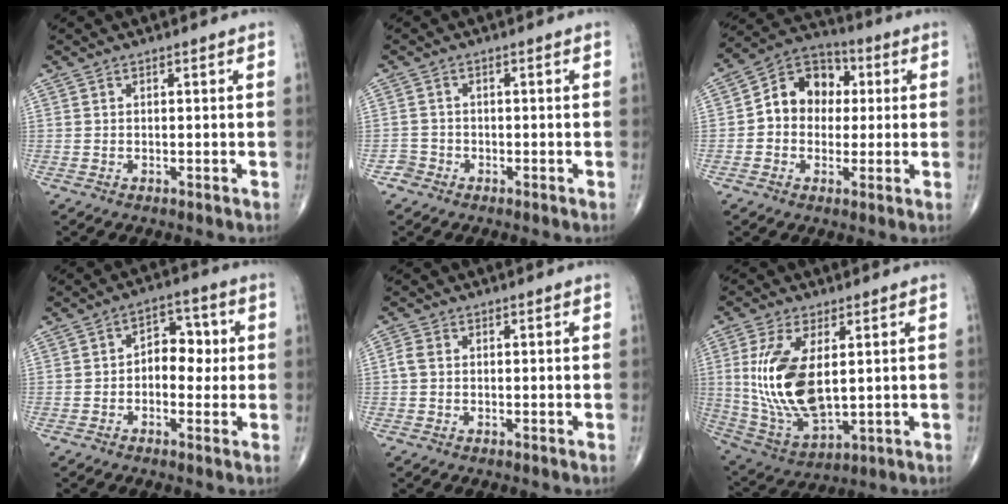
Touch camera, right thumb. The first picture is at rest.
{"total": 1.9, "force": [-1.2, 1.5, -0.3], "torque": [0.013, 0.007, -0.030]}
{"total": 11.2, "force": [1.1, 9.1, 6.4], "torque": [-0.066, 0.027, 0.004]}
{"total": 7.2, "force": [0.0, 4.9, 5.3], "torque": [-0.032, 0.022, -0.008]}
{"total": 2.0, "force": [0.1, 1.5, 1.3], "torque": [-0.030, 0.003, -0.001]}
{"total": 16.4, "force": [2.2, 8.0, 14.1], "torque": [-0.286, -0.020, 0.059]}